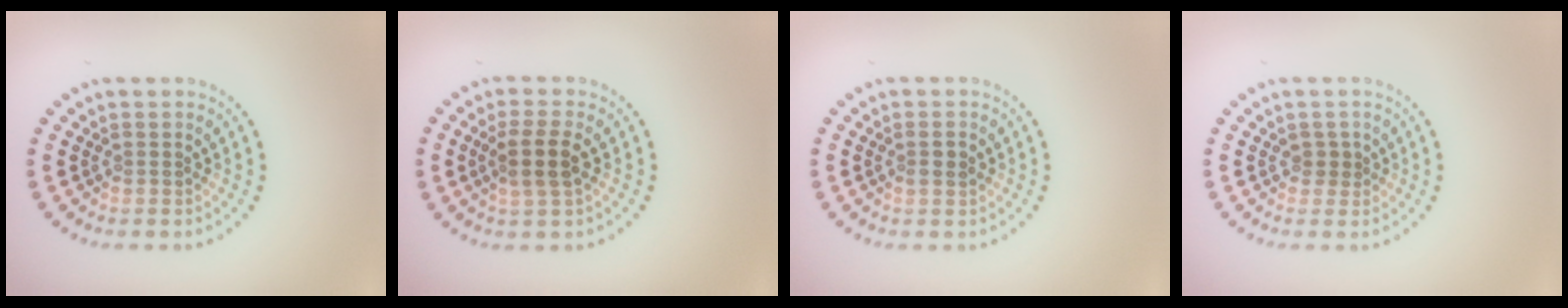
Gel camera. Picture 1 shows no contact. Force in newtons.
{"total": 2.8, "press": 2.5, "slide": 1.1}
{"total": 1.2, "press": 1.2, "slide": 0.4}
{"total": 0.7, "press": 0.5, "slide": 0.5}